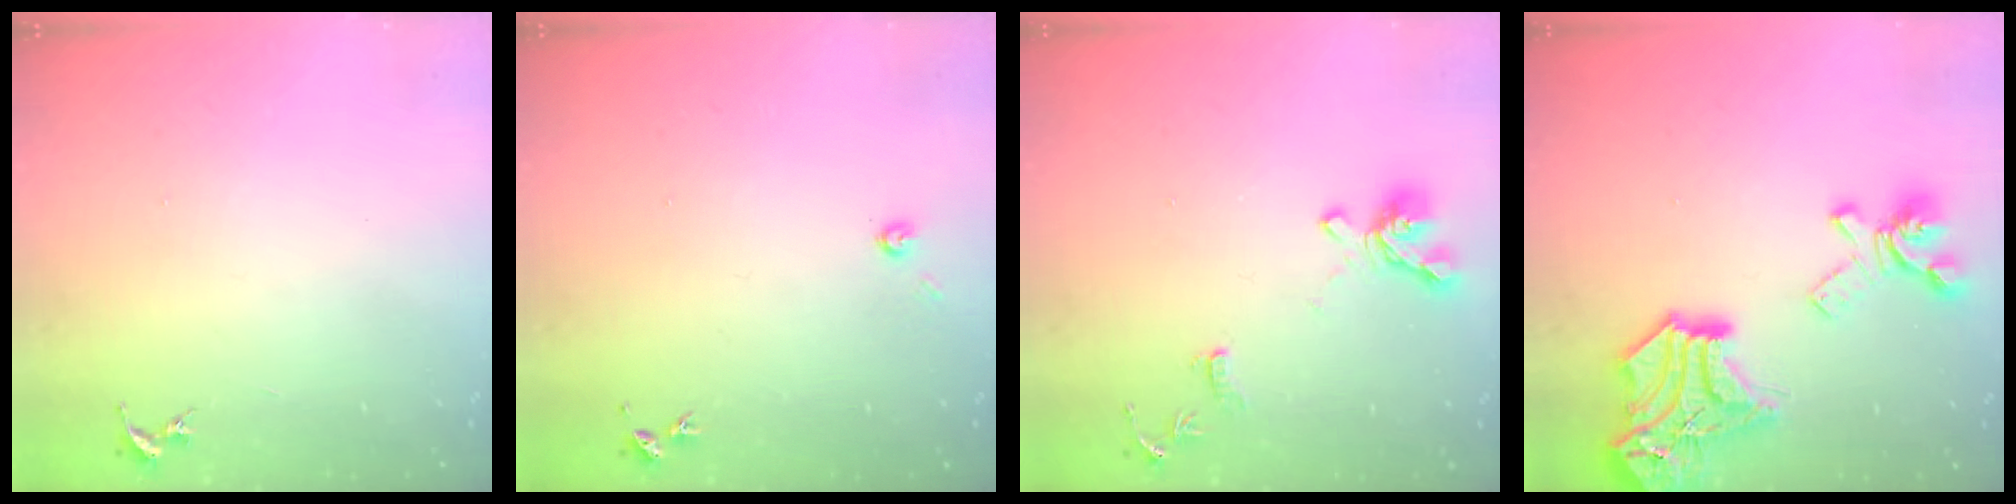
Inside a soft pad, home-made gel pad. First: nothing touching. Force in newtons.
{"total": 3.9, "press": 3.9, "slide": 0.5}
{"total": 12.7, "press": 12.6, "slide": 1.5}
{"total": 24.6, "press": 24.6, "slide": 0.7}